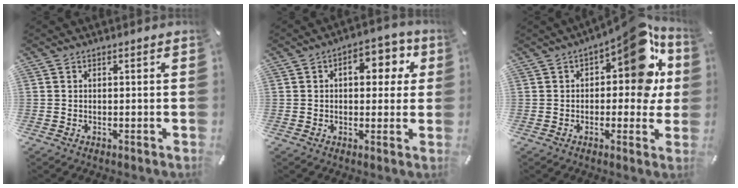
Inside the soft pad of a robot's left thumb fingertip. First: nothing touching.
{"total": 9.0, "force": [2.1, 5.6, 6.7], "torque": [-0.074, -0.004, 0.023]}
{"total": 16.5, "force": [6.0, 8.3, 13.0], "torque": [-0.152, -0.043, 0.096]}